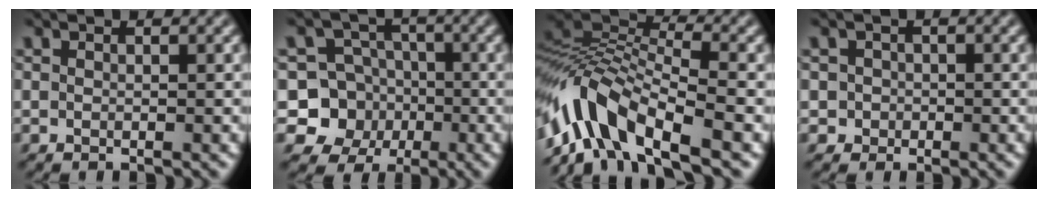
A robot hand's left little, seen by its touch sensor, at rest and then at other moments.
{"total": 8.0, "force": [-2.1, 7.6, 1.4], "torque": [-0.026, 0.016, -0.064]}
{"total": 8.8, "force": [-5.0, 3.2, 6.4], "torque": [-0.113, 0.014, -0.108]}
{"total": 1.7, "force": [-0.2, 1.7, 0.1], "torque": [0.015, 0.007, -0.003]}